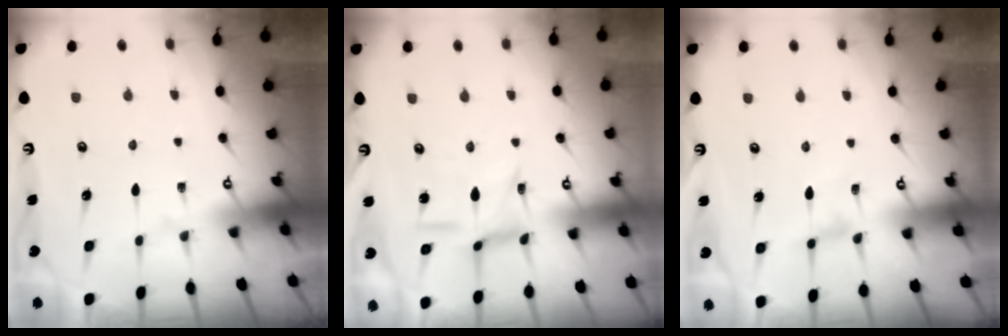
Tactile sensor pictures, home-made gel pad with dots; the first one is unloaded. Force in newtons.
{"total": 5.8, "press": 5.8, "slide": 0.4}
{"total": 0.5, "press": 0.5, "slide": 0.1}